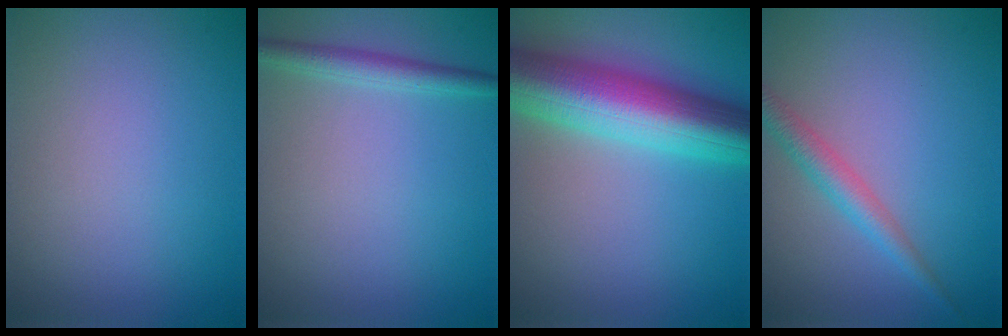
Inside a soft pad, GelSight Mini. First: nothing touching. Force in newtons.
{"total": 2.1, "press": 2.1, "slide": 0.0}
{"total": 10.8, "press": 10.8, "slide": 0.2}
{"total": 2.5, "press": 2.5, "slide": 0.1}